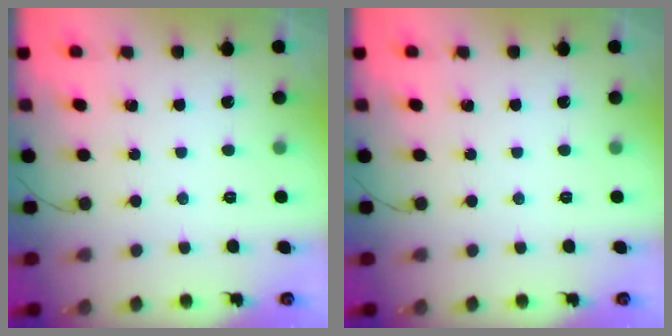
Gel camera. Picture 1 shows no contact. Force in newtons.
{"total": 0.0}